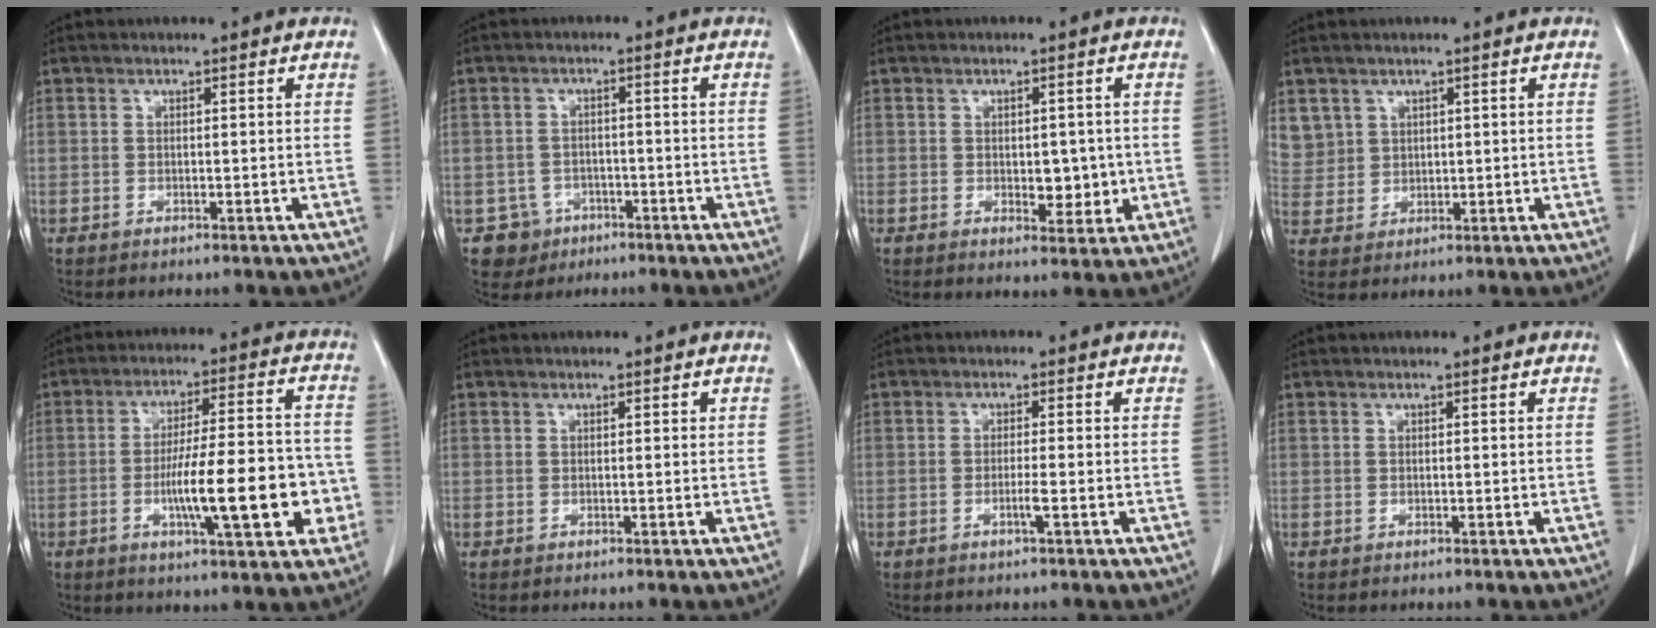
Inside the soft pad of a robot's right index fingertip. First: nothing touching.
{"total": 4.7, "force": [-2.3, 4.1, -0.1], "torque": [0.004, 0.012, -0.034]}
{"total": 4.6, "force": [-0.5, 2.6, 3.8], "torque": [-0.042, -0.003, 0.001]}
{"total": 6.7, "force": [3.2, 5.9, 0.4], "torque": [-0.014, 0.013, 0.079]}
{"total": 15.1, "force": [-3.9, 2.9, 14.3], "torque": [-0.223, 0.014, -0.056]}
{"total": 0.0}
{"total": 1.9, "force": [-0.9, -0.3, 1.7], "torque": [-0.035, -0.002, -0.017]}
{"total": 0.0}